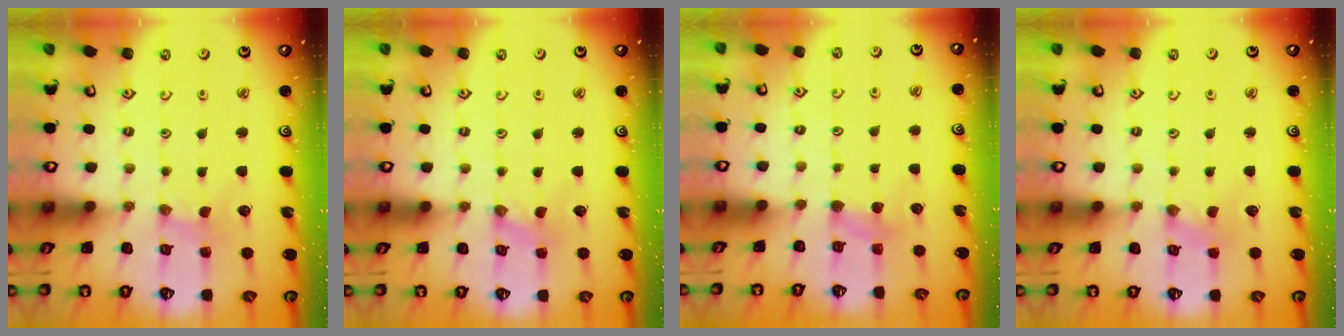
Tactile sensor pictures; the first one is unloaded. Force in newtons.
{"total": 0.0}
{"total": 4.0, "press": 4.0, "slide": 0.6}
{"total": 0.0}